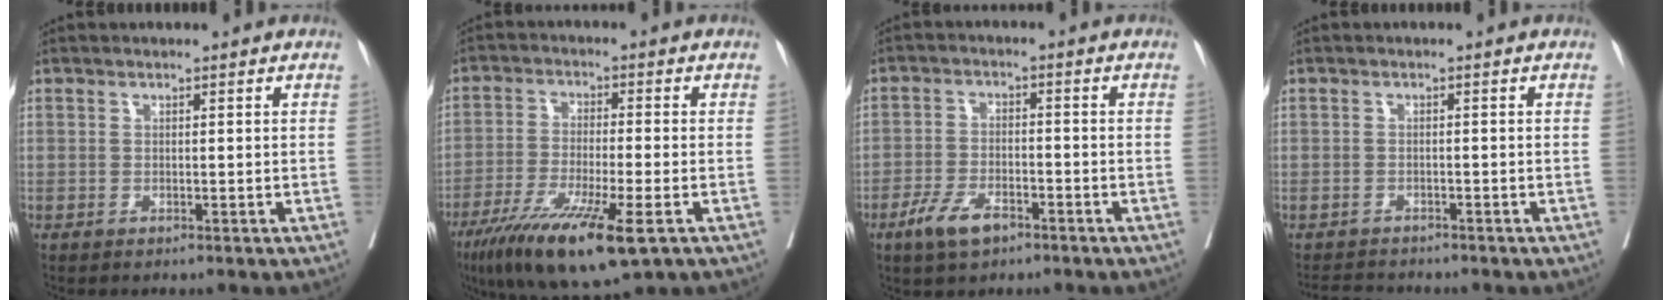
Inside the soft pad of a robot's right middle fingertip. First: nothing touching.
{"total": 13.8, "force": [-7.7, 1.7, 11.3], "torque": [-0.199, -0.041, -0.130]}
{"total": 5.8, "force": [-3.7, 2.3, 3.8], "torque": [-0.082, -0.003, -0.066]}
{"total": 3.3, "force": [-3.2, 0.5, 0.1], "torque": [0.002, -0.011, -0.052]}